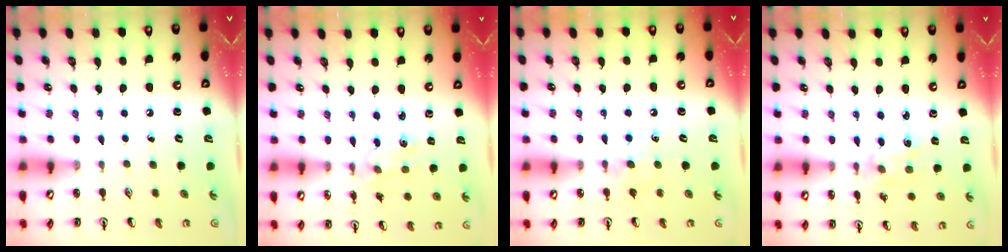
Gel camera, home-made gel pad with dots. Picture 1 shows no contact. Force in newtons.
{"total": 1.5, "press": 1.4, "slide": 0.3}
{"total": 5.8, "press": 5.8, "slide": 0.7}
{"total": 2.0, "press": 1.8, "slide": 0.7}